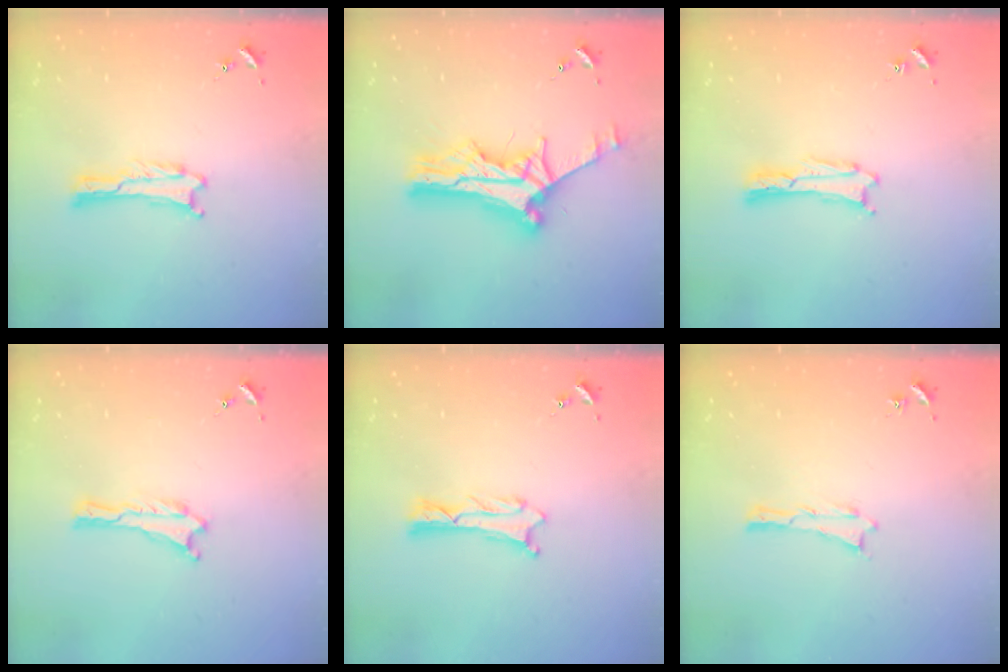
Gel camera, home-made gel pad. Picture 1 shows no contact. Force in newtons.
{"total": 12.5, "press": 12.4, "slide": 1.4}
{"total": 0.0}
{"total": 0.0}
{"total": 1.3, "press": 1.2, "slide": 0.1}
{"total": 0.0}